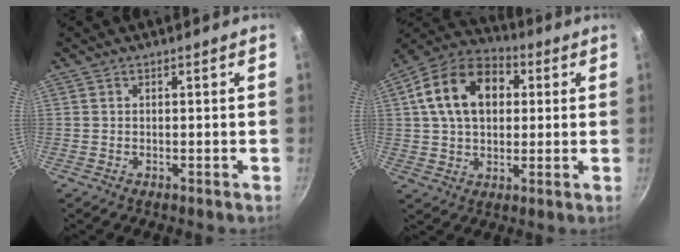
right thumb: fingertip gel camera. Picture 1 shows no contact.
{"total": 16.5, "force": [3.8, 11.4, 11.3], "torque": [-0.172, 0.023, 0.048]}